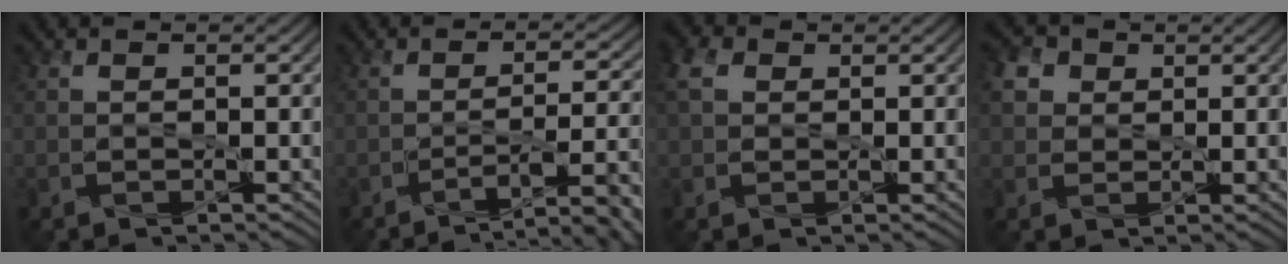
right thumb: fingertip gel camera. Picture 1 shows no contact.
{"total": 8.3, "force": [-4.8, 2.2, 6.4], "torque": [-0.093, 0.002, -0.065]}
{"total": 4.5, "force": [1.4, 3.2, 2.7], "torque": [-0.085, 0.012, 0.023]}
{"total": 4.6, "force": [1.8, 3.7, 2.0], "torque": [-0.066, 0.012, 0.032]}